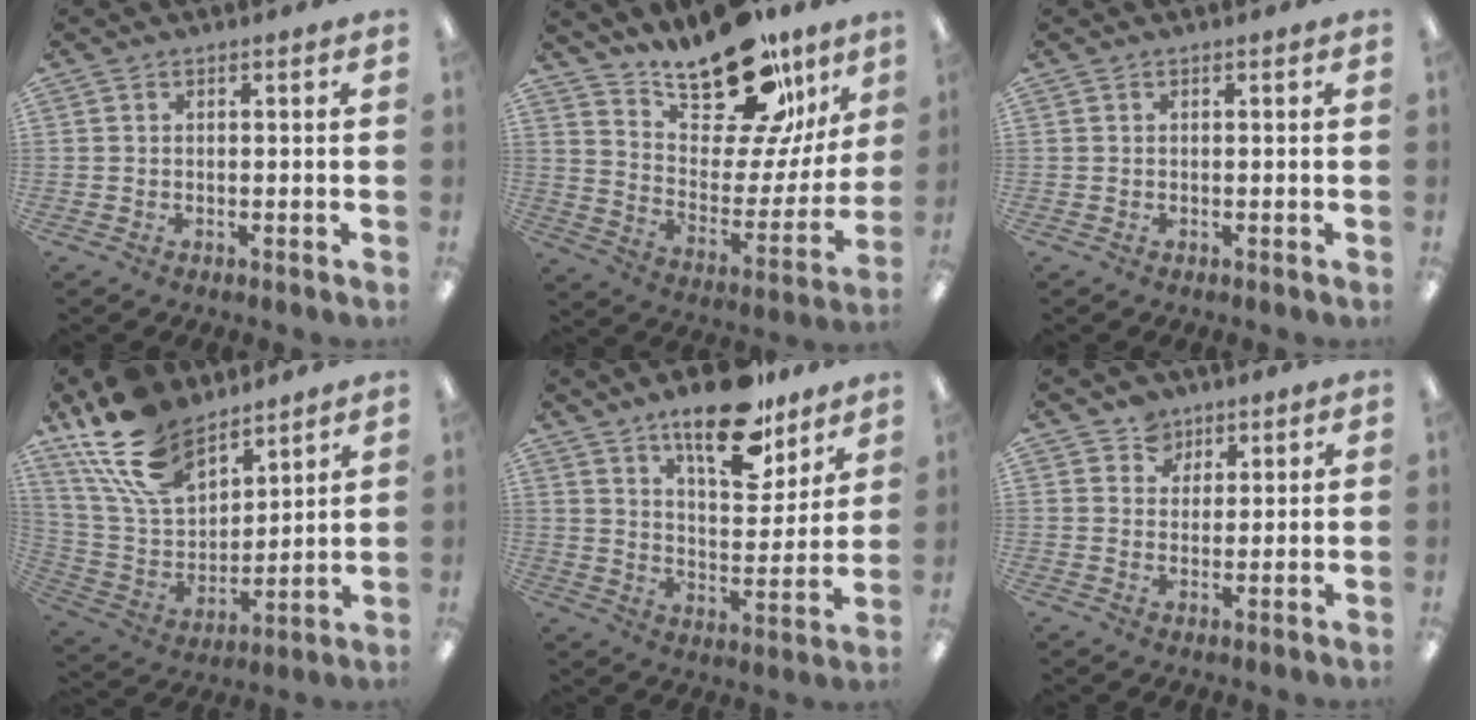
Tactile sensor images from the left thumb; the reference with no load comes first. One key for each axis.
{"total": 23.1, "fx": 17.6, "fy": 9.2, "fz": 11.8, "tx": -0.176, "ty": -0.120, "tz": 0.301}
{"total": 0.0}
{"total": 20.0, "fx": 13.6, "fy": 10.3, "fz": 10.4, "tx": -0.224, "ty": -0.061, "tz": 0.253}
{"total": 17.7, "fx": 13.0, "fy": 7.0, "fz": 9.8, "tx": -0.140, "ty": -0.076, "tz": 0.218}
{"total": 6.2, "fx": 4.3, "fy": 4.5, "fz": 0.3, "tx": -0.007, "ty": -0.020, "tz": 0.079}